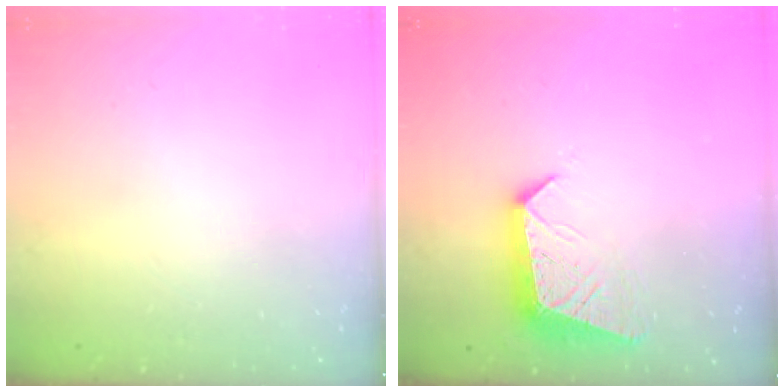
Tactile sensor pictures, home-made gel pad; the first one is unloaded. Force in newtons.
{"total": 11.1, "press": 11.0, "slide": 1.0}